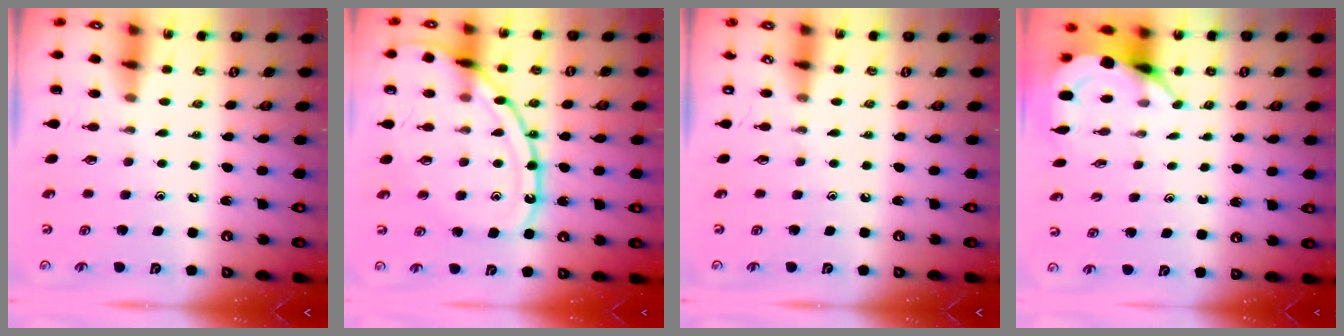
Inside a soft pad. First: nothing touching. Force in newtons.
{"total": 15.8, "press": 15.7, "slide": 1.5}
{"total": 0.0}
{"total": 3.9, "press": 3.9, "slide": 0.1}